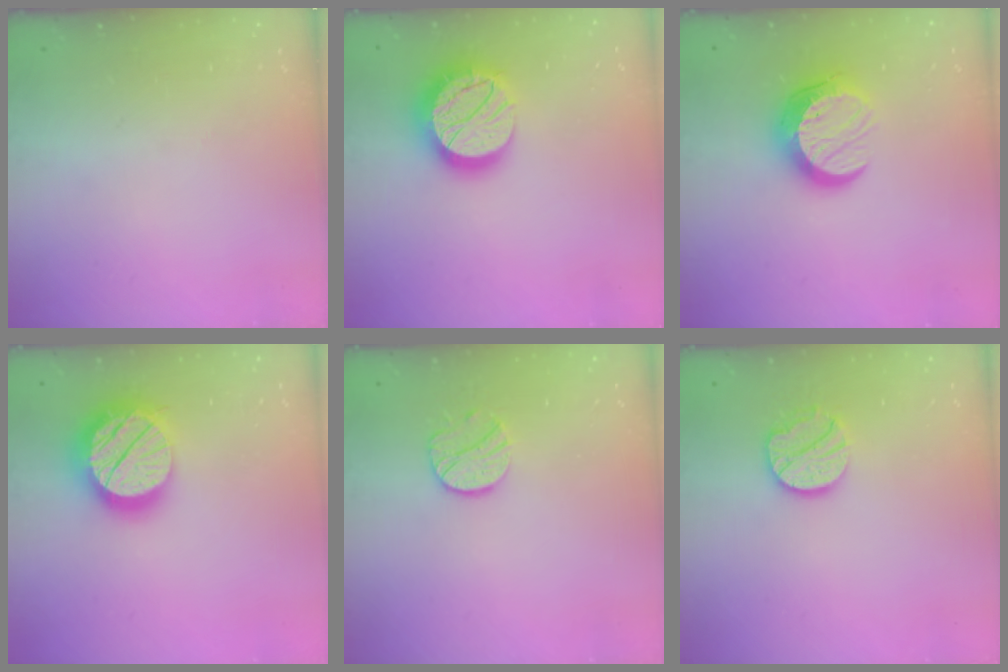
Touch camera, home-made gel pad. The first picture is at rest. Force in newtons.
{"total": 16.3, "press": 16.3, "slide": 1.0}
{"total": 11.6, "press": 11.6, "slide": 0.9}
{"total": 19.1, "press": 19.0, "slide": 1.6}
{"total": 8.8, "press": 8.8, "slide": 0.2}
{"total": 11.1, "press": 11.1, "slide": 0.9}